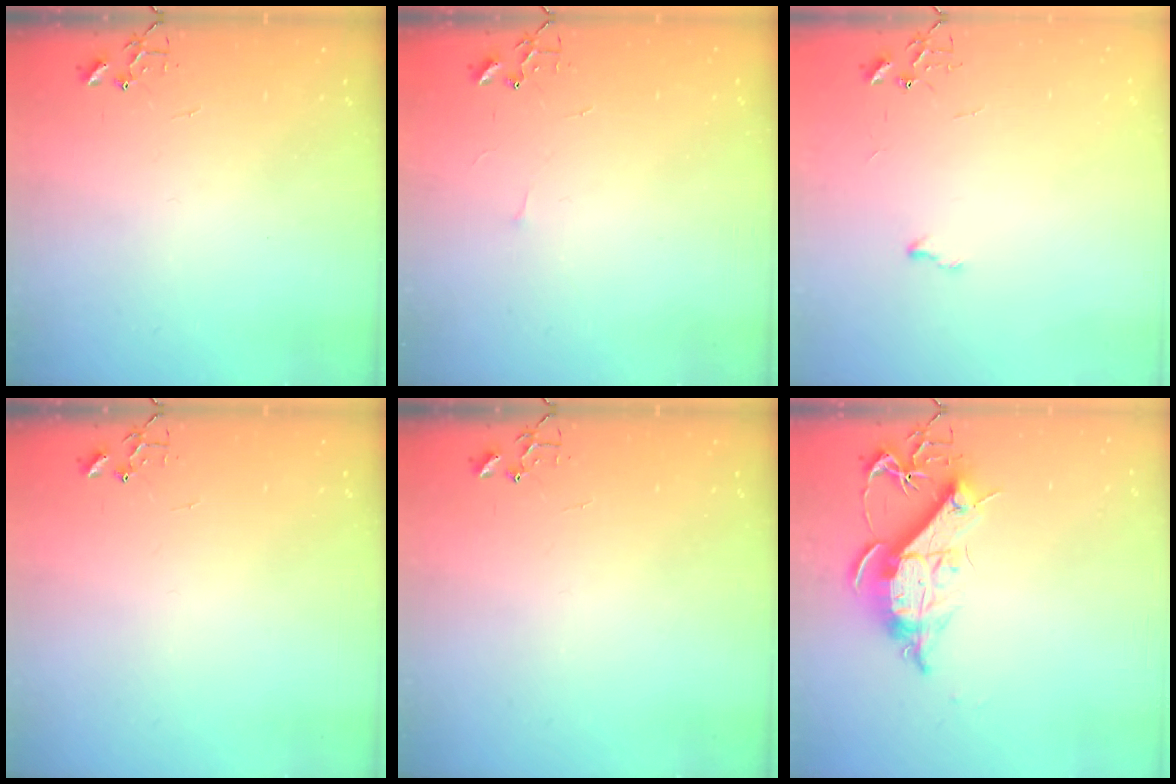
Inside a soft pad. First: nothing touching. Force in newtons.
{"total": 2.7, "press": 2.6, "slide": 0.4}
{"total": 4.1, "press": 4.1, "slide": 0.6}
{"total": 0.0}
{"total": 0.0}
{"total": 12.5, "press": 12.5, "slide": 1.1}